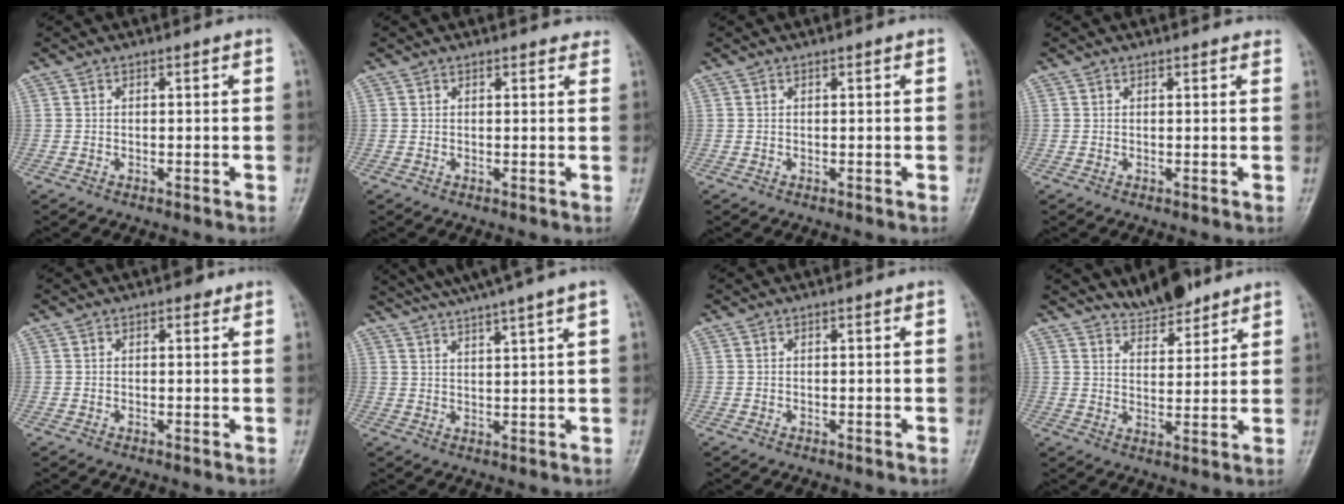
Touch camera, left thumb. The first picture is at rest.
{"total": 3.5, "force": [3.2, 1.2, 0.8], "torque": [0.014, -0.007, 0.028]}
{"total": 0.0}
{"total": 2.4, "force": [2.1, 0.7, 0.8], "torque": [0.005, 0.002, 0.019]}
{"total": 1.0, "force": [0.6, 0.7, 0.5], "torque": [0.002, -0.002, 0.003]}
{"total": 11.7, "force": [9.3, -0.4, 7.1], "torque": [-0.112, -0.008, 0.139]}
{"total": 0.0}
{"total": 6.6, "force": [5.9, 2.1, 2.1], "torque": [-0.016, -0.041, 0.106]}